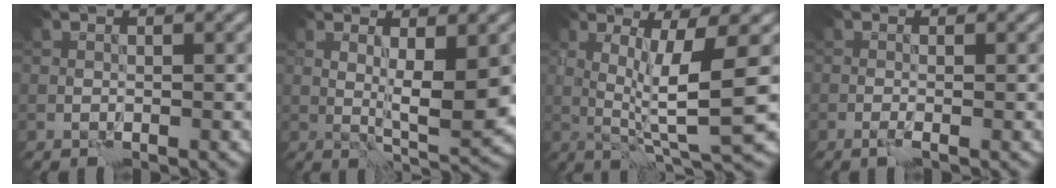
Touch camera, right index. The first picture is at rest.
{"total": 4.4, "force": [1.1, 0.8, 4.2], "torque": [-0.072, -0.010, 0.027]}
{"total": 5.6, "force": [1.0, 0.2, 5.5], "torque": [-0.100, -0.010, 0.028]}
{"total": 0.6, "force": [-0.2, -0.1, 0.5], "torque": [-0.012, -0.003, -0.005]}